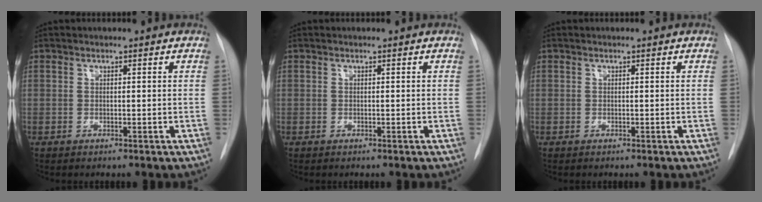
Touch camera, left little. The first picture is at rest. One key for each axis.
{"total": 0.0}
{"total": 0.0}